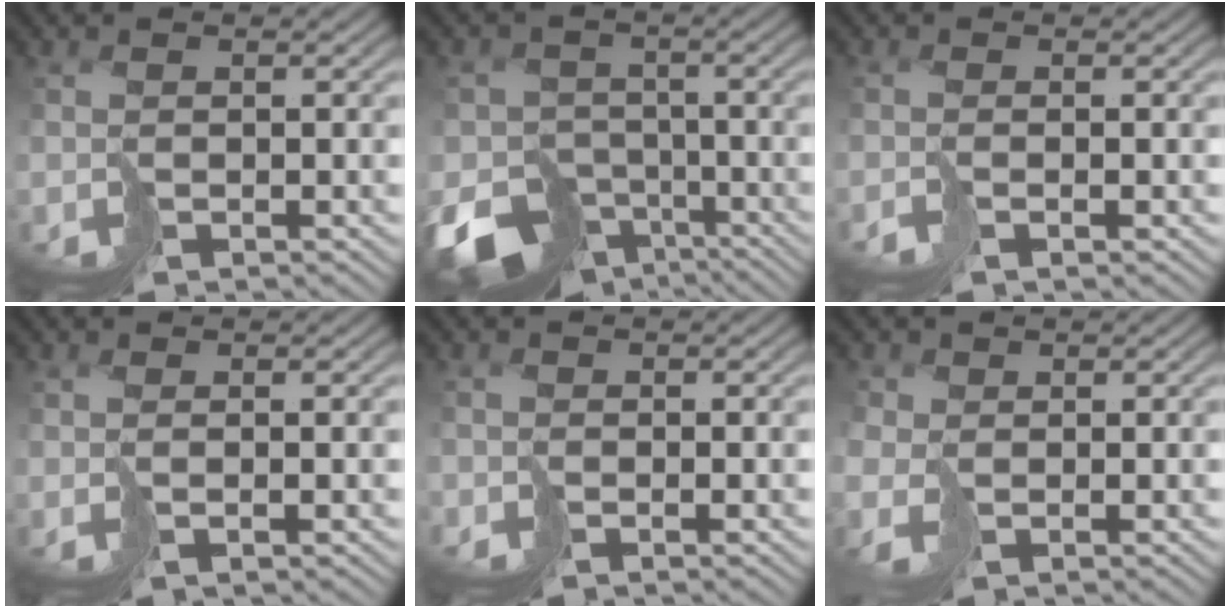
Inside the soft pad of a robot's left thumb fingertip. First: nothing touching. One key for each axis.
{"total": 10.7, "fx": -6.6, "fy": 7.3, "fz": 4.1, "tx": -0.081, "ty": -0.039, "tz": -0.101}
{"total": 1.3, "fx": -0.7, "fy": 0.0, "fz": 1.1, "tx": -0.023, "ty": 0.000, "tz": -0.022}
{"total": 1.6, "fx": 0.1, "fy": 0.2, "fz": 1.6, "tx": -0.035, "ty": -0.003, "tz": 0.001}
{"total": 0.7, "fx": -0.5, "fy": 0.4, "fz": 0.3, "tx": -0.007, "ty": -0.003, "tz": -0.012}
{"total": 2.7, "fx": -0.3, "fy": 2.0, "fz": 1.8, "tx": -0.061, "ty": -0.005, "tz": -0.009}